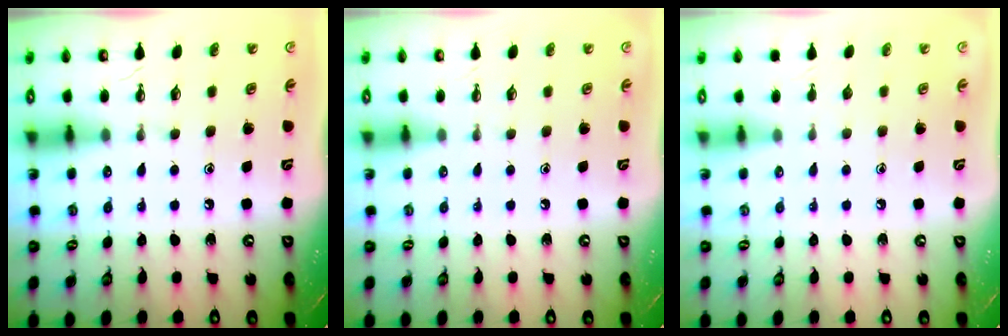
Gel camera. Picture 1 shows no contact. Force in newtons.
{"total": 0.0}
{"total": 0.0}